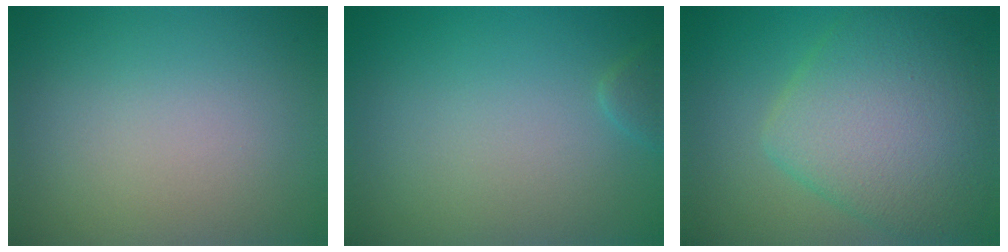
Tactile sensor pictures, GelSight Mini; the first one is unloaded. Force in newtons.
{"total": 0.8, "press": 0.8, "slide": 0.0}
{"total": 7.7, "press": 7.7, "slide": 0.3}